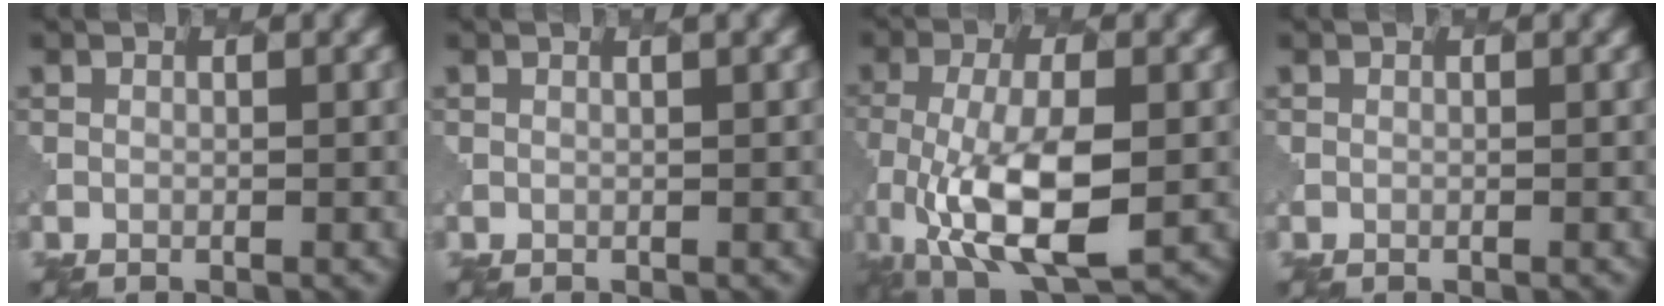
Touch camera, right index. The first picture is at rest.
{"total": 1.3, "force": [0.5, 0.5, 1.0], "torque": [-0.007, -0.004, 0.002]}
{"total": 9.5, "force": [-2.3, 3.9, 8.3], "torque": [-0.171, -0.018, -0.033]}
{"total": 0.0}